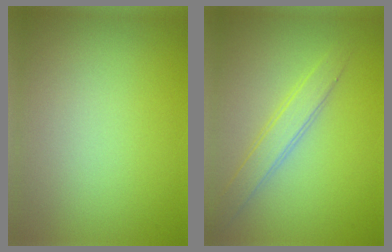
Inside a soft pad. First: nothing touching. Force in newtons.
{"total": 2.6, "press": 2.6, "slide": 0.1}